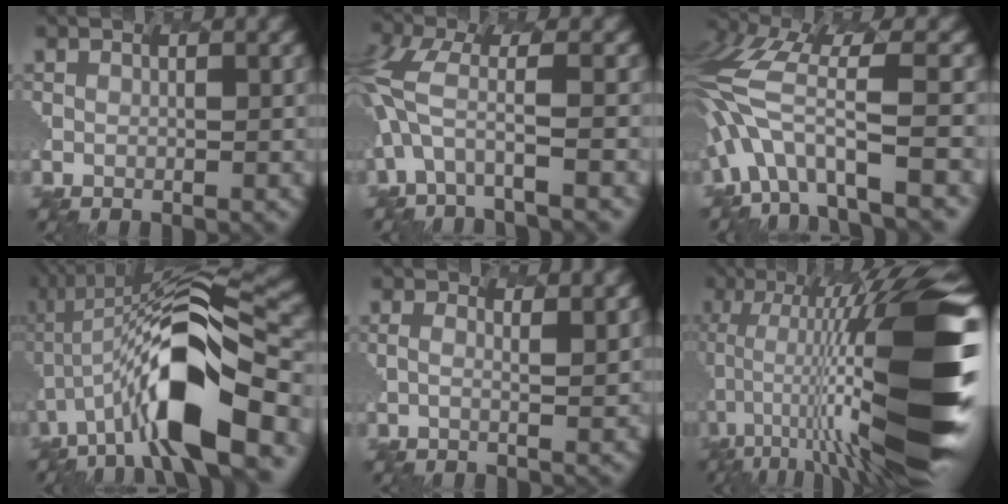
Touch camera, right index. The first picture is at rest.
{"total": 3.8, "force": [-0.7, 1.3, 3.5], "torque": [-0.121, 0.014, -0.030]}
{"total": 7.4, "force": [-2.6, 2.5, 6.4], "torque": [-0.169, 0.033, -0.053]}
{"total": 11.1, "force": [-3.5, 3.4, 10.0], "torque": [-0.200, 0.027, -0.074]}
{"total": 1.6, "force": [1.5, 0.4, 0.5], "torque": [0.000, 0.032, -0.012]}
{"total": 13.7, "force": [-2.2, 3.2, 13.1], "torque": [-0.238, 0.036, -0.057]}